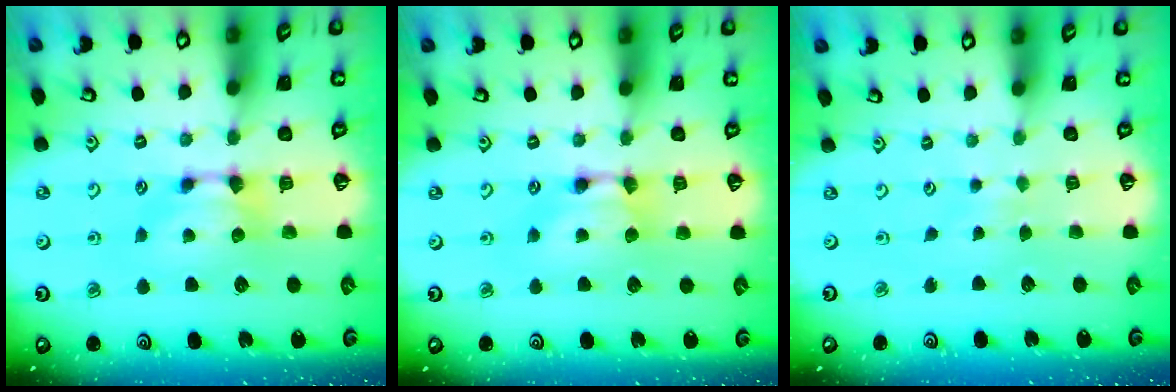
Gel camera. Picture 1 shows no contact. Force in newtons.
{"total": 1.8, "press": 1.8, "slide": 0.1}
{"total": 3.6, "press": 3.6, "slide": 0.5}